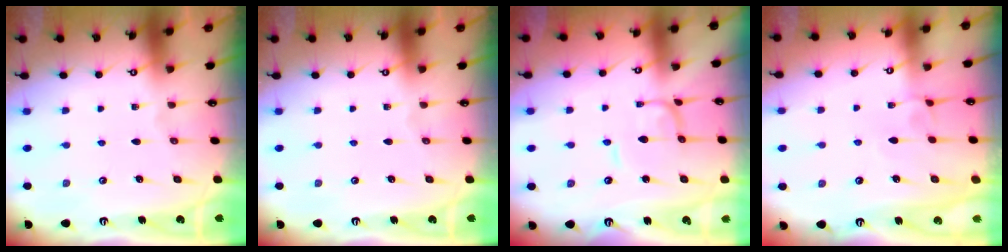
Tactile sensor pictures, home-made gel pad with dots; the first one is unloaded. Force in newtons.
{"total": 0.0}
{"total": 1.2, "press": 1.2, "slide": 0.3}
{"total": 2.4, "press": 2.4, "slide": 0.2}